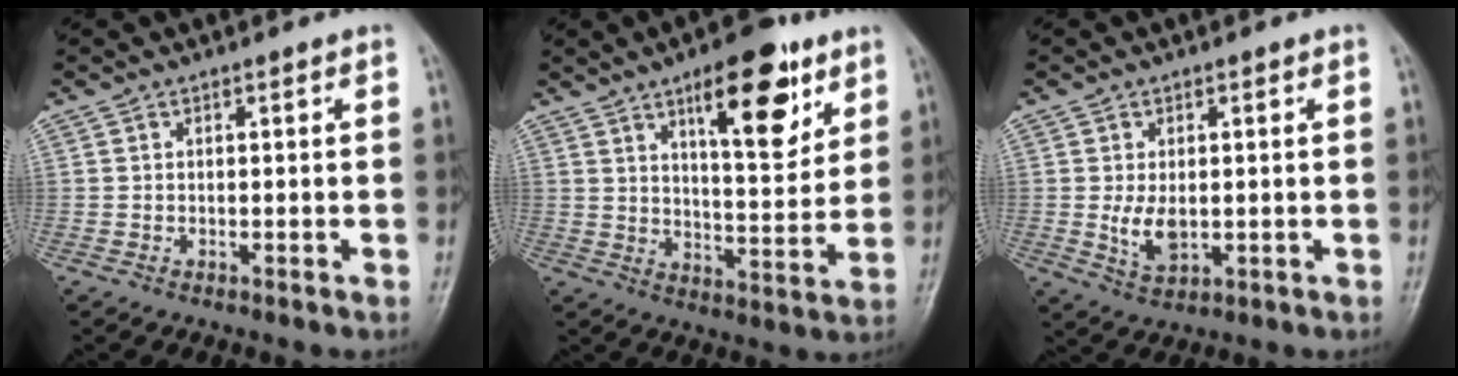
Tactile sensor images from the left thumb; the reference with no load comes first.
{"total": 15.7, "force": [8.3, 5.9, 11.9], "torque": [-0.138, -0.041, 0.125]}
{"total": 5.3, "force": [-0.1, 3.4, 4.2], "torque": [-0.068, -0.012, 0.005]}